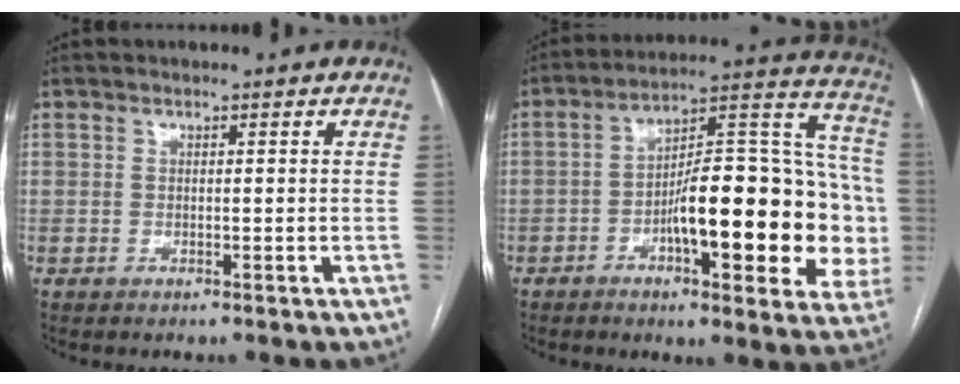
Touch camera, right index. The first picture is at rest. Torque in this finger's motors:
{"motor_torque": [1.54, -0.60, 0.96, 0.21]}